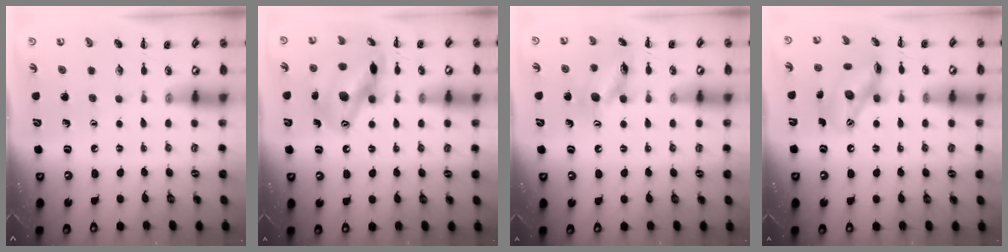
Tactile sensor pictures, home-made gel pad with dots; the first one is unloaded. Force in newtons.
{"total": 16.0, "press": 15.9, "slide": 2.0}
{"total": 13.2, "press": 13.1, "slide": 1.1}
{"total": 13.9, "press": 13.6, "slide": 2.4}